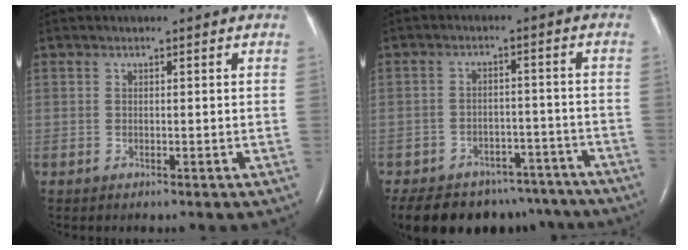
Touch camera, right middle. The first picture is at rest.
{"total": 17.3, "force": [-14.1, 8.3, 5.4], "torque": [-0.113, 0.006, -0.179]}